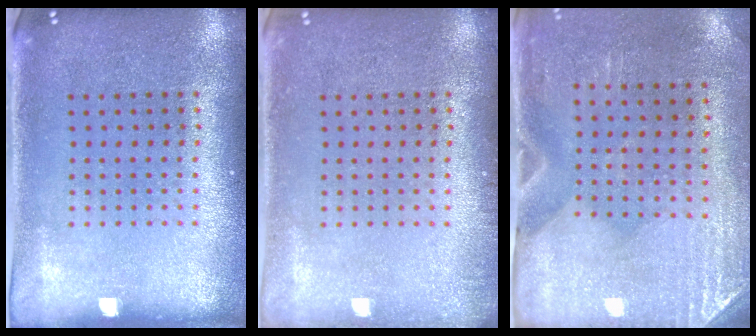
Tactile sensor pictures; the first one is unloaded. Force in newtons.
{"total": 0.8, "press": 0.8, "slide": 0.0}
{"total": 2.9, "press": 2.5, "slide": 1.4}